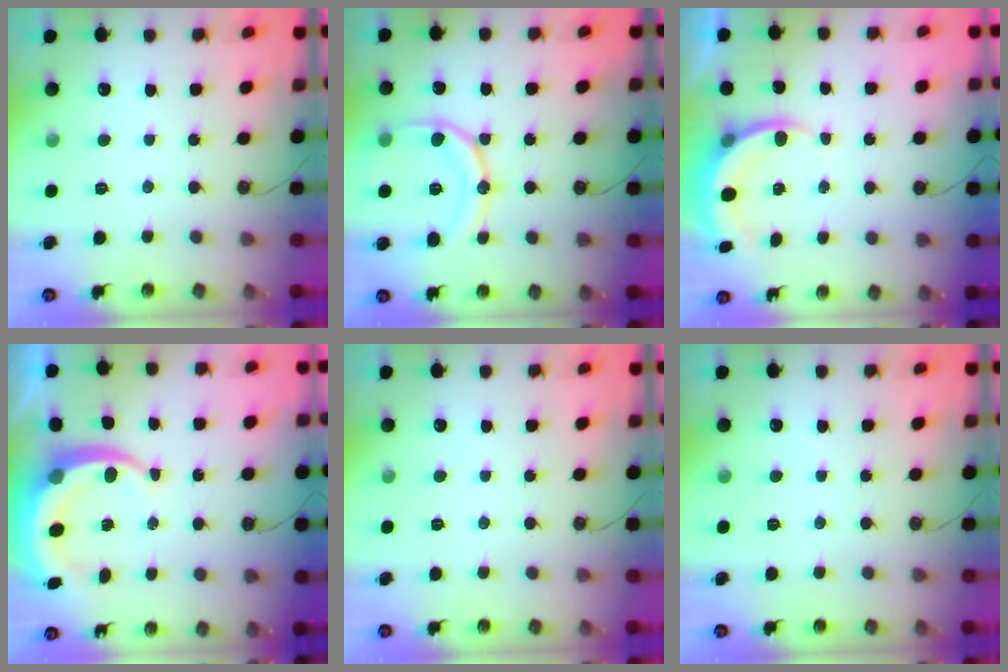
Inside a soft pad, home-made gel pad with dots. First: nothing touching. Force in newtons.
{"total": 15.8, "press": 15.7, "slide": 1.7}
{"total": 5.6, "press": 5.2, "slide": 1.8}
{"total": 9.5, "press": 9.2, "slide": 2.3}
{"total": 0.0}
{"total": 0.0}